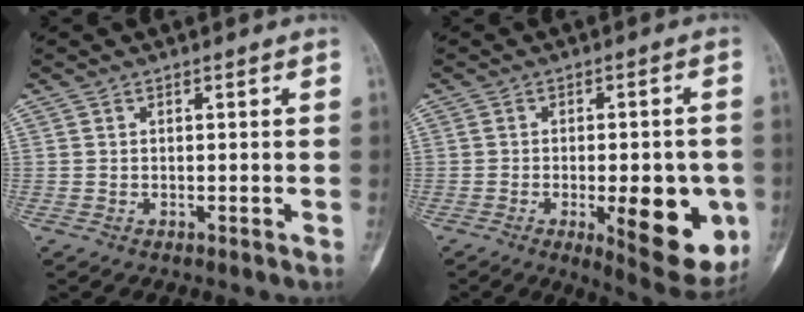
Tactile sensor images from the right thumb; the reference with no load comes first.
{"total": 15.2, "force": [-3.9, 5.5, 13.6], "torque": [-0.153, -0.007, -0.039]}